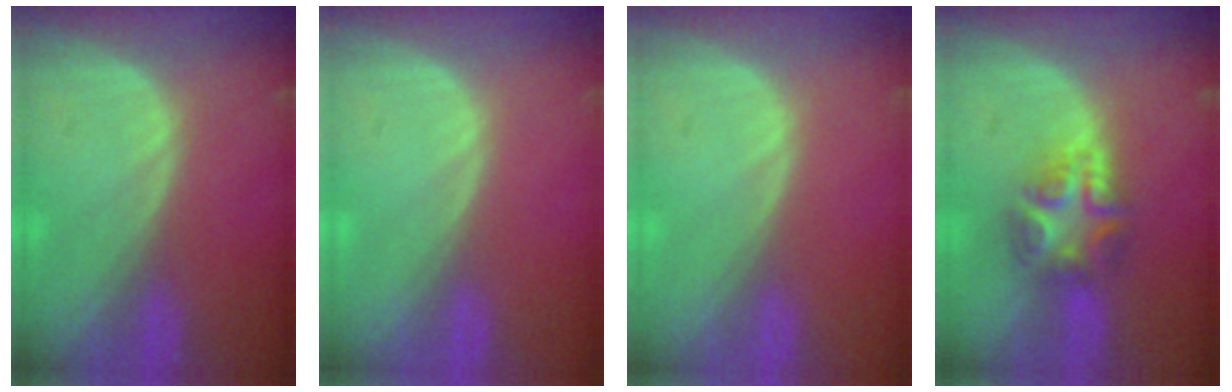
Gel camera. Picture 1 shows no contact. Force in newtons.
{"total": 0.0}
{"total": 0.0}
{"total": 6.8, "press": 6.2, "slide": 2.9}